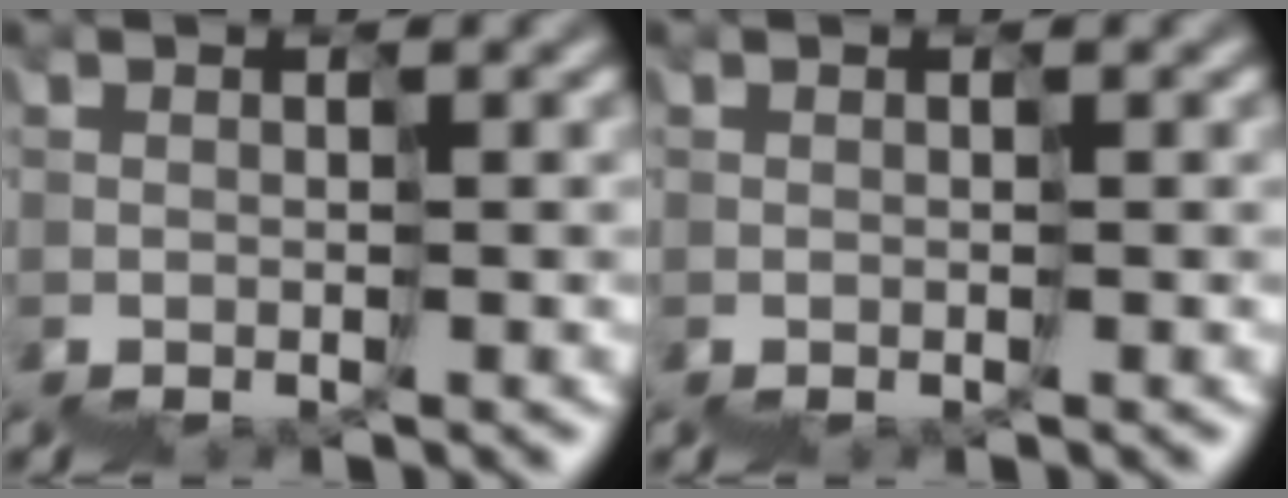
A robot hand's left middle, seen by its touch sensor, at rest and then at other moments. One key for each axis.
{"total": 0.0}